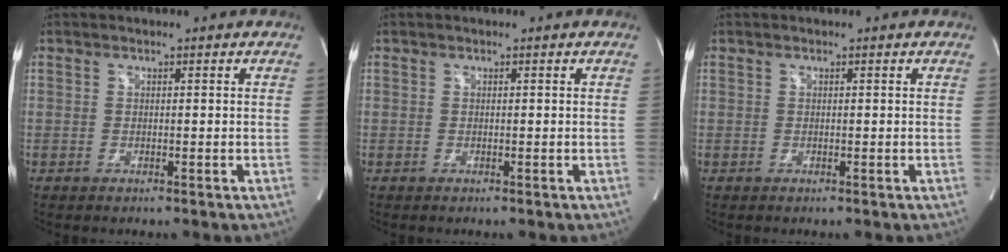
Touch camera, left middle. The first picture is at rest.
{"total": 0.0}
{"total": 0.0}